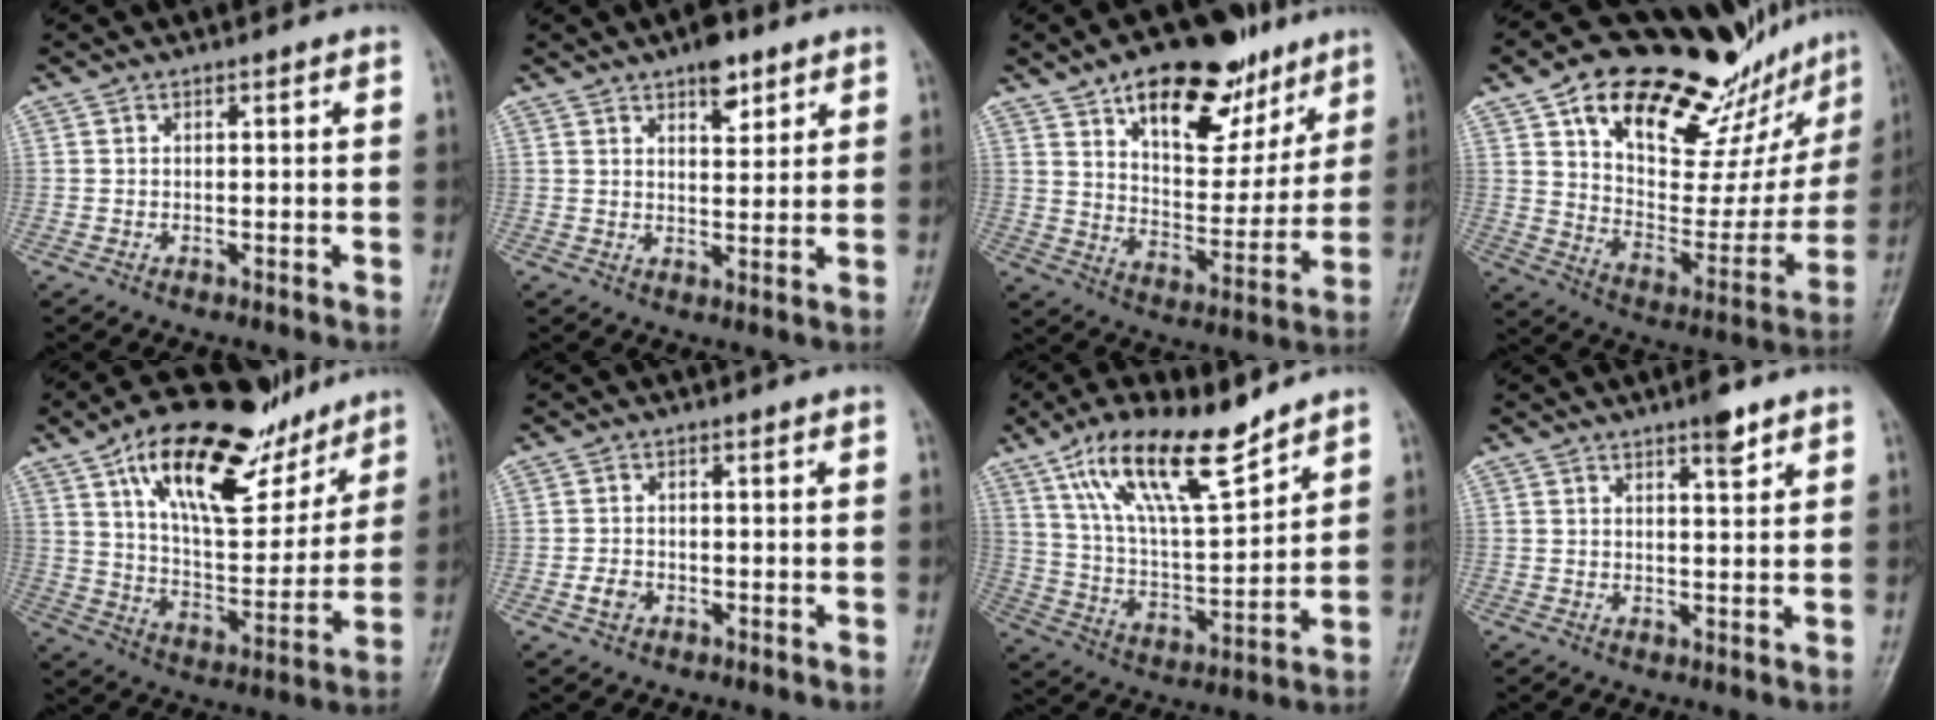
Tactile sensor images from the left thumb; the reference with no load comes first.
{"total": 5.8, "force": [3.8, 2.7, 3.5], "torque": [-0.029, -0.020, 0.054]}
{"total": 20.8, "force": [12.4, 10.5, 13.0], "torque": [-0.139, -0.052, 0.201]}
{"total": 29.4, "force": [19.8, 12.5, 17.8], "torque": [-0.220, -0.066, 0.304]}
{"total": 24.8, "force": [14.9, 10.7, 16.7], "torque": [-0.220, -0.040, 0.250]}
{"total": 2.4, "force": [-0.9, 1.9, 1.2], "torque": [-0.018, 0.005, -0.016]}
{"total": 17.3, "force": [11.7, 5.2, 11.6], "torque": [-0.184, -0.056, 0.224]}
{"total": 3.5, "force": [2.5, 0.8, 2.4], "torque": [-0.029, -0.015, 0.036]}